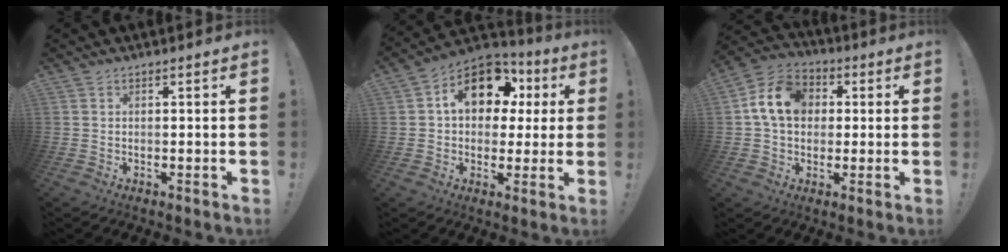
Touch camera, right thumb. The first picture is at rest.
{"total": 15.7, "force": [5.3, 11.3, 9.5], "torque": [-0.131, -0.011, 0.098]}
{"total": 13.7, "force": [2.8, 10.7, 8.0], "torque": [-0.138, 0.015, 0.061]}